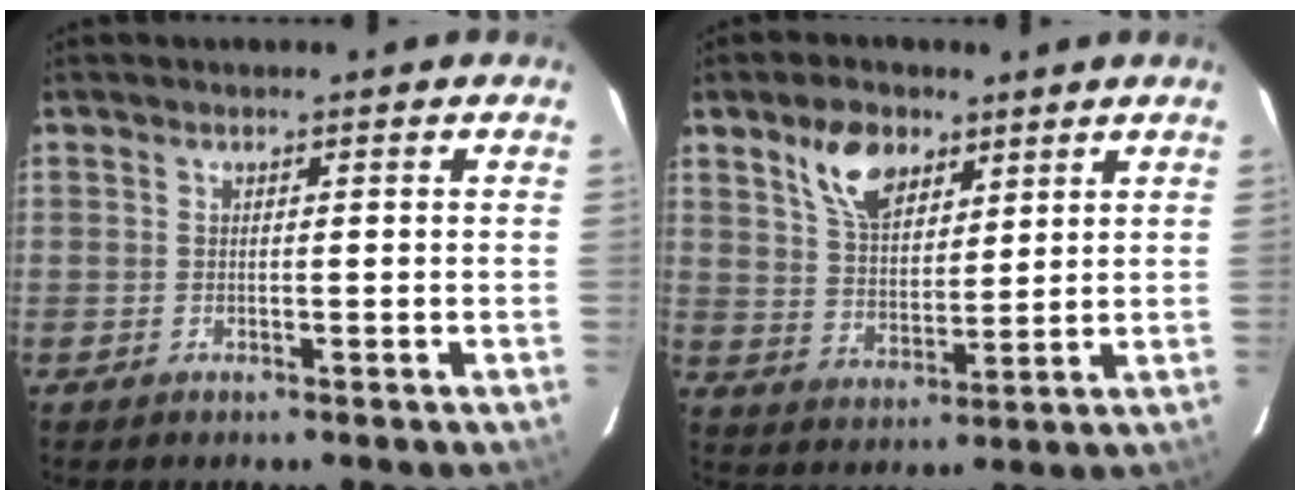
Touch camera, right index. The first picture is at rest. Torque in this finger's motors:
{"motor_torque": [0.37, 0.32, 0.26, 0.10]}